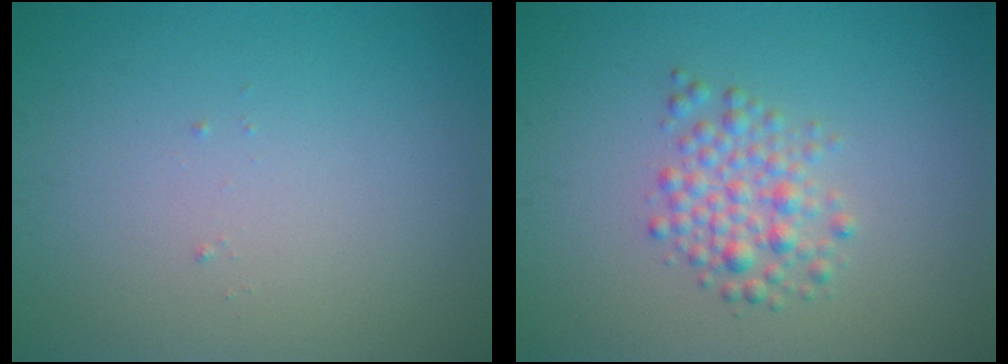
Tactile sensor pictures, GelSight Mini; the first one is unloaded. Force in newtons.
{"total": 2.8, "press": 2.8, "slide": 0.1}